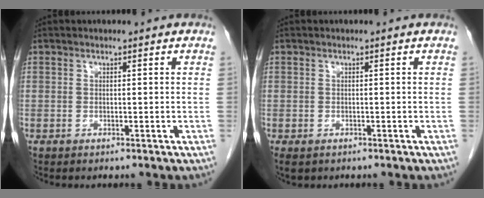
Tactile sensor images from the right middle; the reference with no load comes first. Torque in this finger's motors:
{"motor_torque": [0.30, -0.40, 0.08, 0.02]}